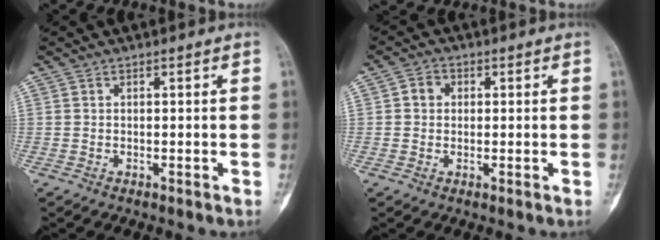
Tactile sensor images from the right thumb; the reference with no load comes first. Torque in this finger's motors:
{"motor_torque": [-0.19, 0.06, 0.22, -0.21, 0.00]}